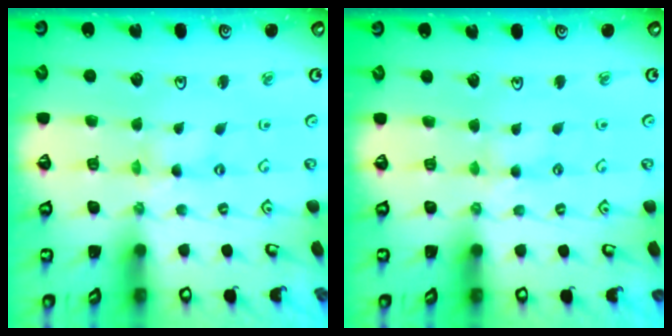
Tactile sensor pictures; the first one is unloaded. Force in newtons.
{"total": 2.3, "press": 2.3, "slide": 0.4}